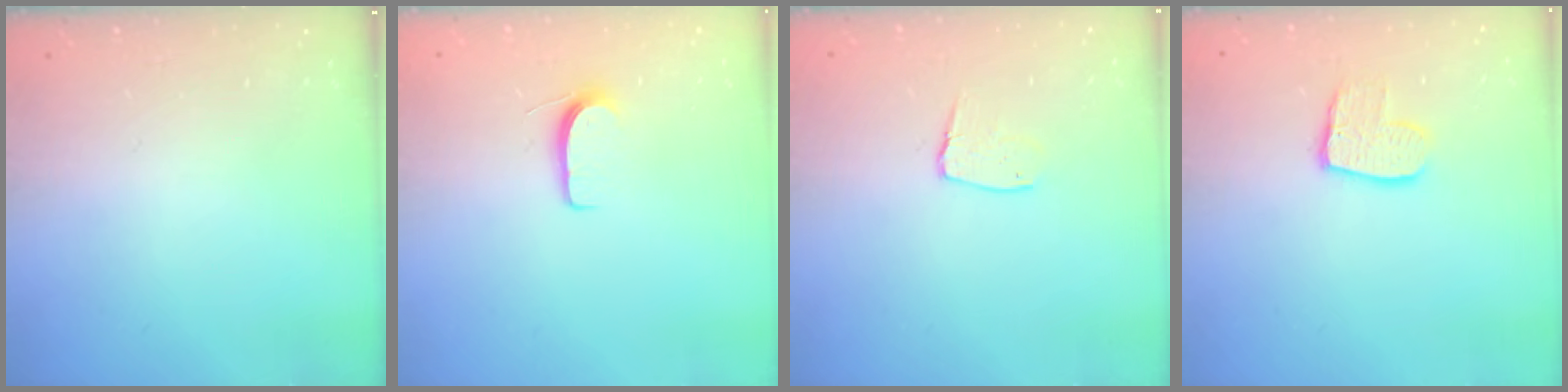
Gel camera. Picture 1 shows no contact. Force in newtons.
{"total": 5.8, "press": 5.8, "slide": 0.6}
{"total": 7.0, "press": 7.0, "slide": 0.5}
{"total": 10.1, "press": 10.0, "slide": 0.7}